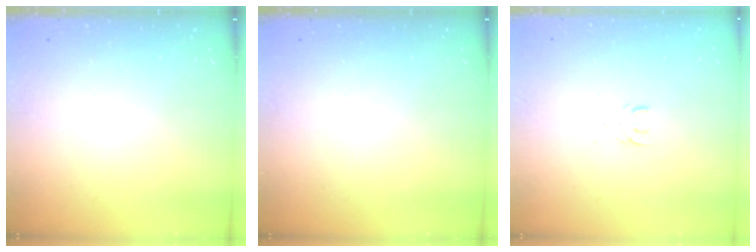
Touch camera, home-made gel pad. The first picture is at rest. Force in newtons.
{"total": 0.0}
{"total": 3.6, "press": 3.6, "slide": 0.4}